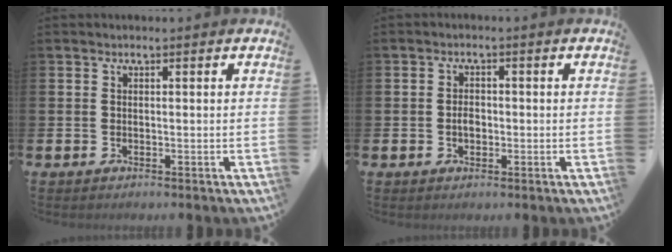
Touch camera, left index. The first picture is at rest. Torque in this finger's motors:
{"motor_torque": [0.16, -0.10, 0.05, 0.02]}